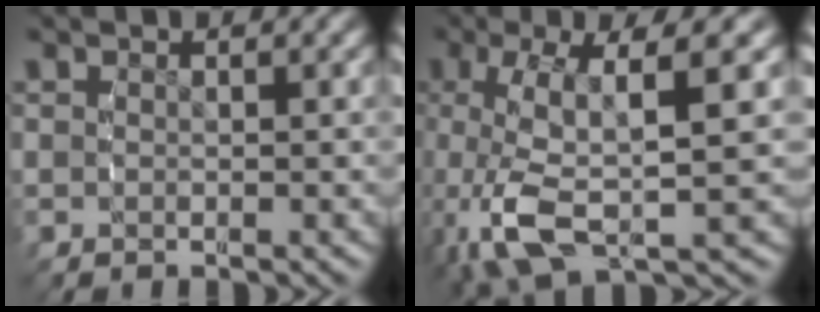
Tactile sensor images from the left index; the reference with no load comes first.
{"total": 7.5, "force": [-1.3, 3.5, 6.6], "torque": [-0.141, -0.020, -0.006]}